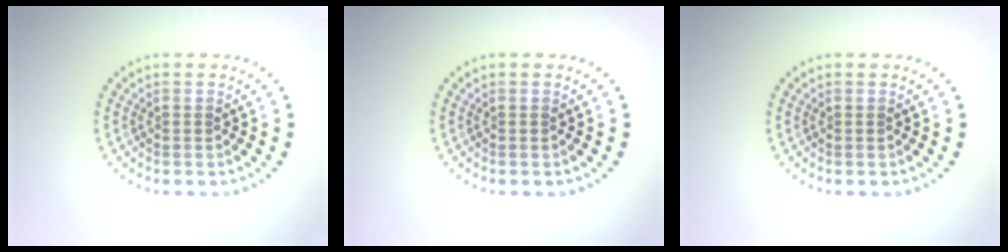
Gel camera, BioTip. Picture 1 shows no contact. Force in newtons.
{"total": 0.0}
{"total": 0.0}